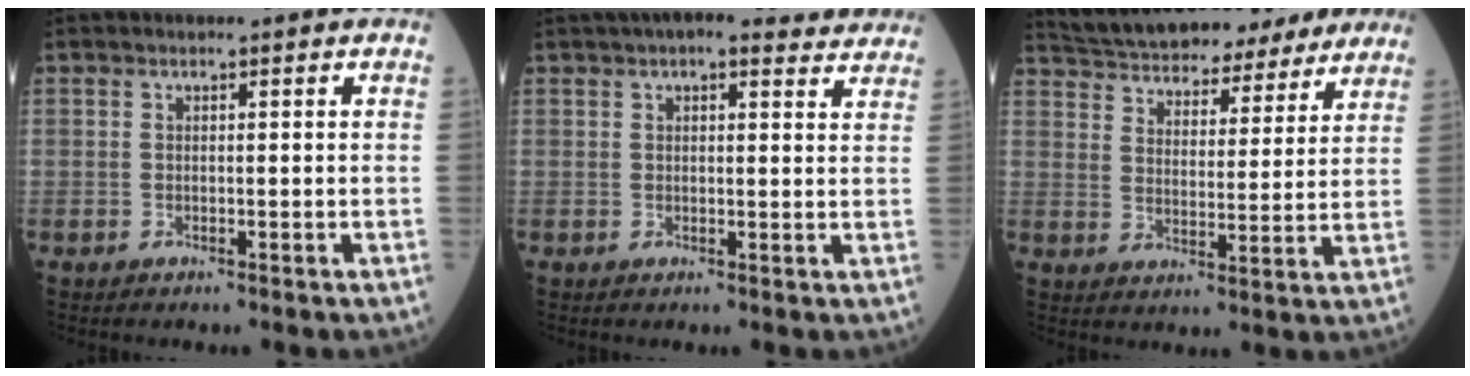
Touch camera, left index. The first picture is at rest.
{"total": 11.5, "force": [10.1, 3.1, 4.6], "torque": [-0.047, 0.036, 0.111]}
{"total": 23.5, "force": [21.5, 6.2, 7.3], "torque": [-0.124, 0.012, 0.288]}